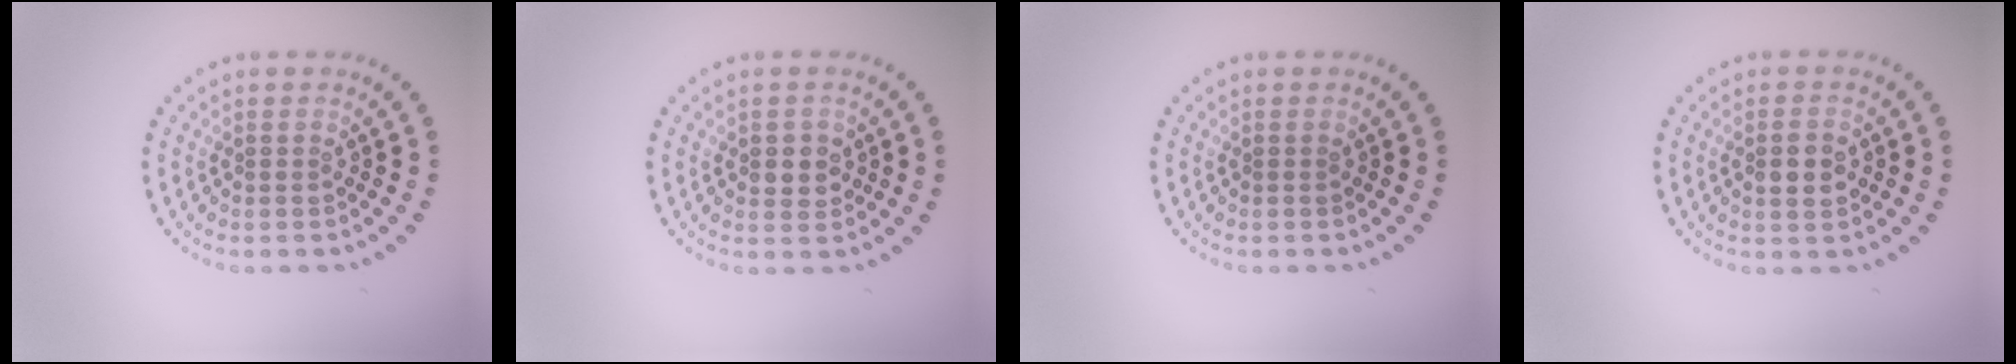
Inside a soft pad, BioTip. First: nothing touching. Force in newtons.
{"total": 2.1, "press": 2.0, "slide": 0.6}
{"total": 0.0}
{"total": 2.8, "press": 2.8, "slide": 0.2}